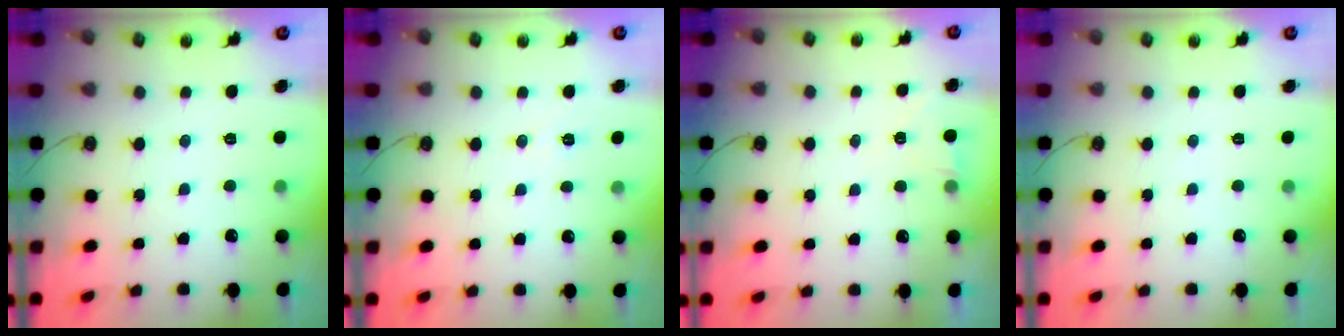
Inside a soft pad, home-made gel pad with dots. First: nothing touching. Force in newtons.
{"total": 5.9, "press": 3.8, "slide": 4.5}
{"total": 2.7, "press": 2.3, "slide": 1.5}
{"total": 0.0}